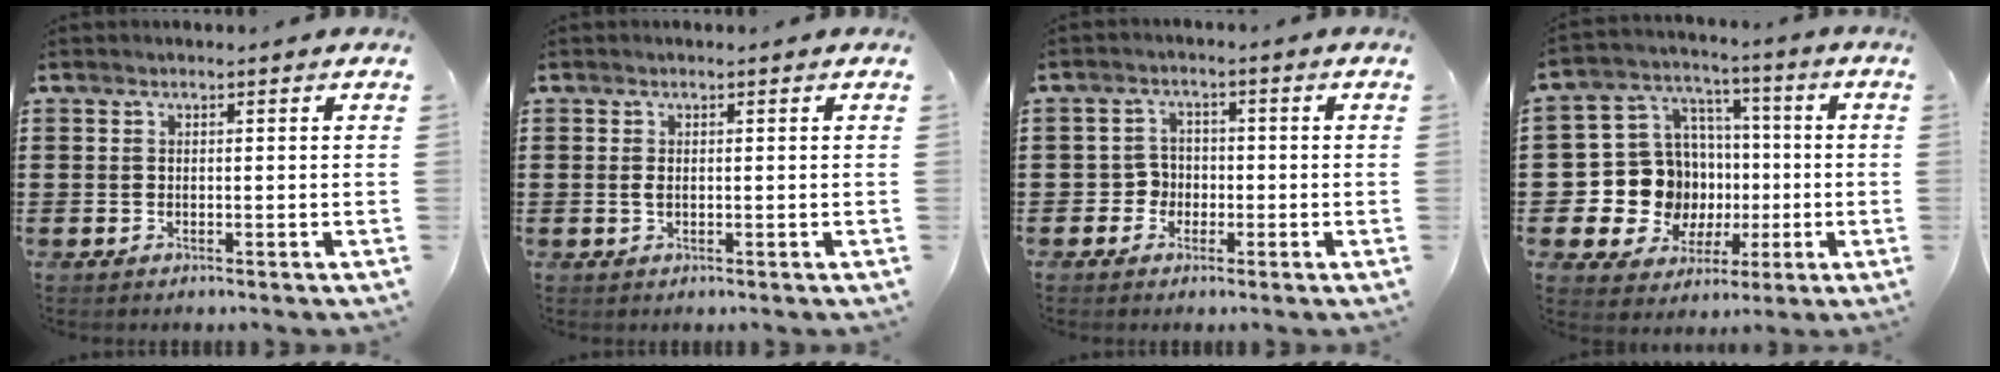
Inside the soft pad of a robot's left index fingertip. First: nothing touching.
{"total": 1.0, "force": [0.1, 0.4, 0.9], "torque": [-0.019, 0.001, 0.000]}
{"total": 3.3, "force": [-1.1, 2.9, 1.1], "torque": [-0.031, 0.004, -0.025]}
{"total": 11.9, "force": [-1.2, 11.3, 3.4], "torque": [-0.108, -0.002, -0.010]}